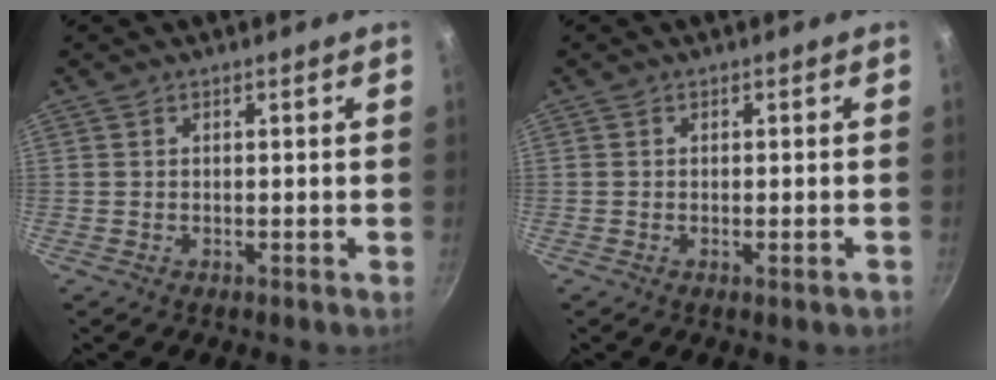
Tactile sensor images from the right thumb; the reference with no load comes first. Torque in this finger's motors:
{"motor_torque": [-0.15, 0.22, -0.52, 0.12, -0.02]}